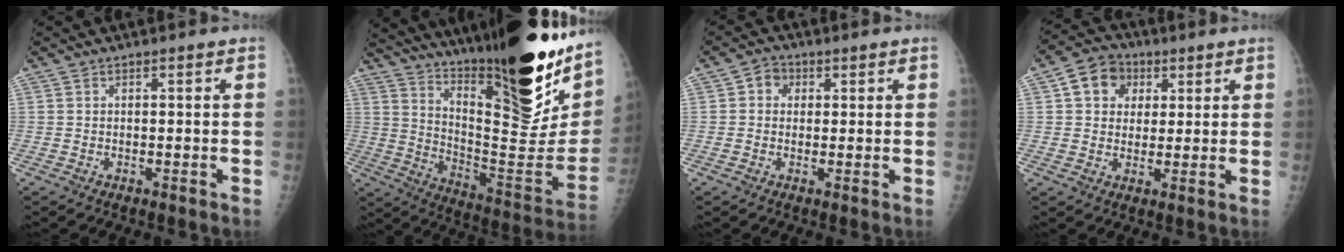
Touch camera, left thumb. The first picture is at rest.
{"total": 33.6, "force": [22.6, 7.9, 23.5], "torque": [-0.325, -0.097, 0.345]}
{"total": 3.2, "force": [0.9, 2.8, 1.3], "torque": [-0.002, 0.002, 0.008]}
{"total": 8.1, "force": [2.7, 6.7, 3.6], "torque": [-0.027, -0.003, 0.037]}